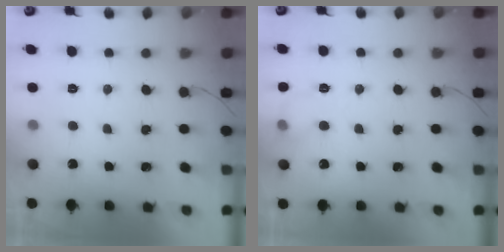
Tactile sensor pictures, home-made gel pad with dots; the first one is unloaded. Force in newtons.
{"total": 6.0, "press": 5.8, "slide": 1.5}